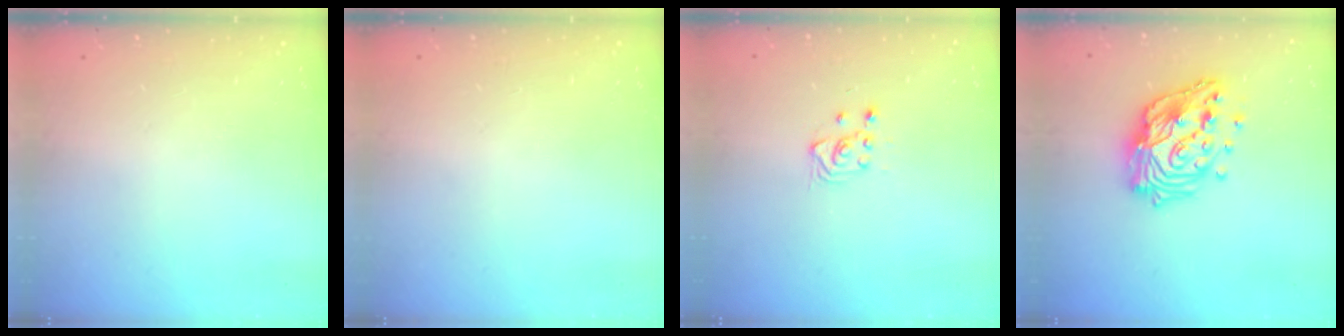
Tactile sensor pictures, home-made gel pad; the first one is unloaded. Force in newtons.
{"total": 0.0}
{"total": 3.0, "press": 2.8, "slide": 1.0}
{"total": 18.2, "press": 18.1, "slide": 1.5}